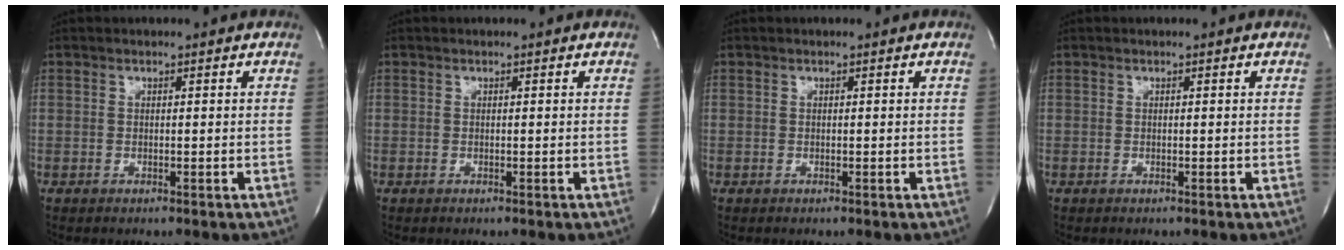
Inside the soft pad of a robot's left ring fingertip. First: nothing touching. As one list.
[{"total": 0.0}, {"total": 0.0}, {"total": 0.0}]